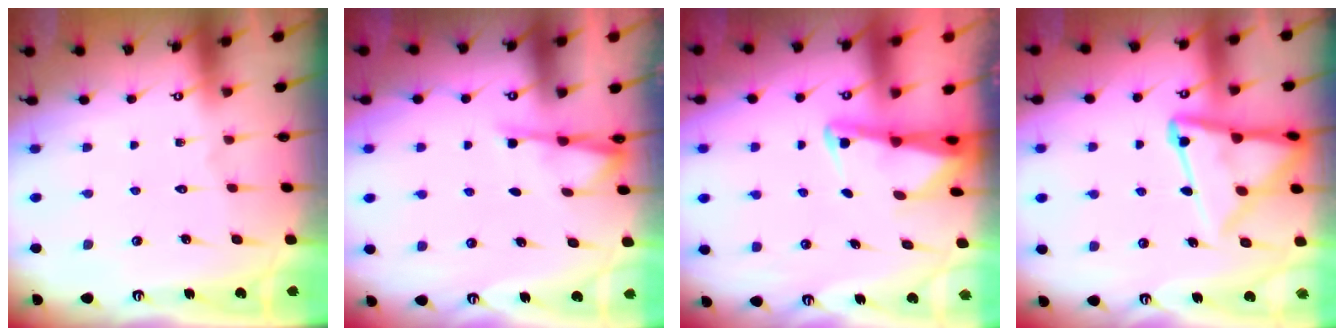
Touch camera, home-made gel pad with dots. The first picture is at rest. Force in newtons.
{"total": 3.6, "press": 3.6, "slide": 0.4}
{"total": 2.4, "press": 2.4, "slide": 0.3}
{"total": 13.8, "press": 13.8, "slide": 1.2}